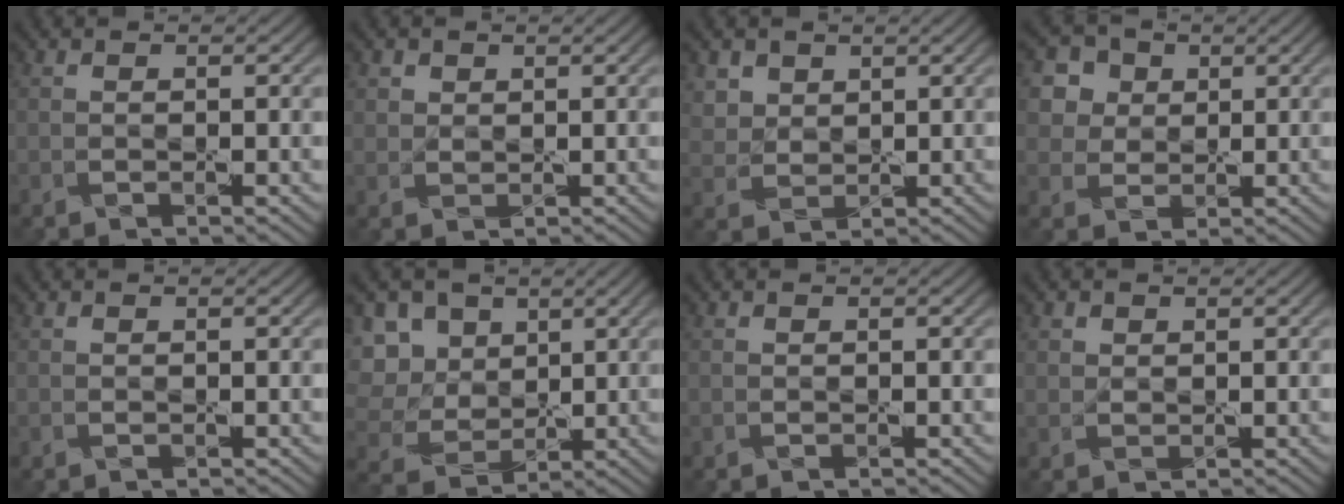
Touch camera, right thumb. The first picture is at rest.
{"total": 1.8, "force": [1.2, 1.4, -0.3], "torque": [-0.001, -0.003, 0.025]}
{"total": 3.6, "force": [2.4, 2.7, 0.5], "torque": [-0.033, -0.007, 0.059]}
{"total": 5.3, "force": [2.4, 4.6, 1.3], "torque": [-0.057, 0.001, 0.043]}
{"total": 0.0}
{"total": 8.3, "force": [3.3, 6.7, 3.5], "torque": [-0.137, 0.014, 0.068]}
{"total": 0.0}
{"total": 1.2, "force": [0.8, 0.8, -0.5], "torque": [0.008, 0.001, 0.016]}